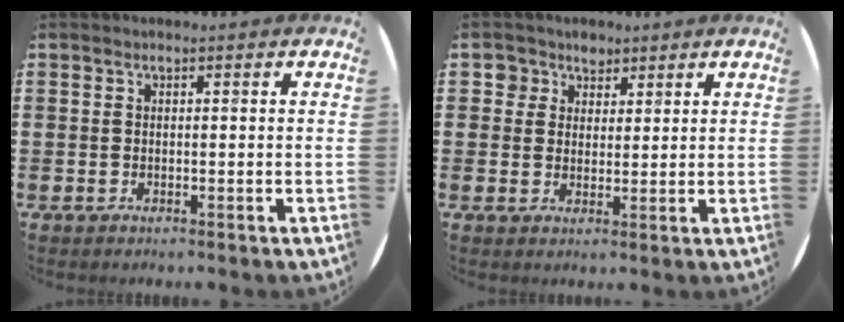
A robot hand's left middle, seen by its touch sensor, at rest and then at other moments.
{"total": 3.3, "force": [2.2, 2.5, -0.1], "torque": [-0.002, 0.010, 0.040]}